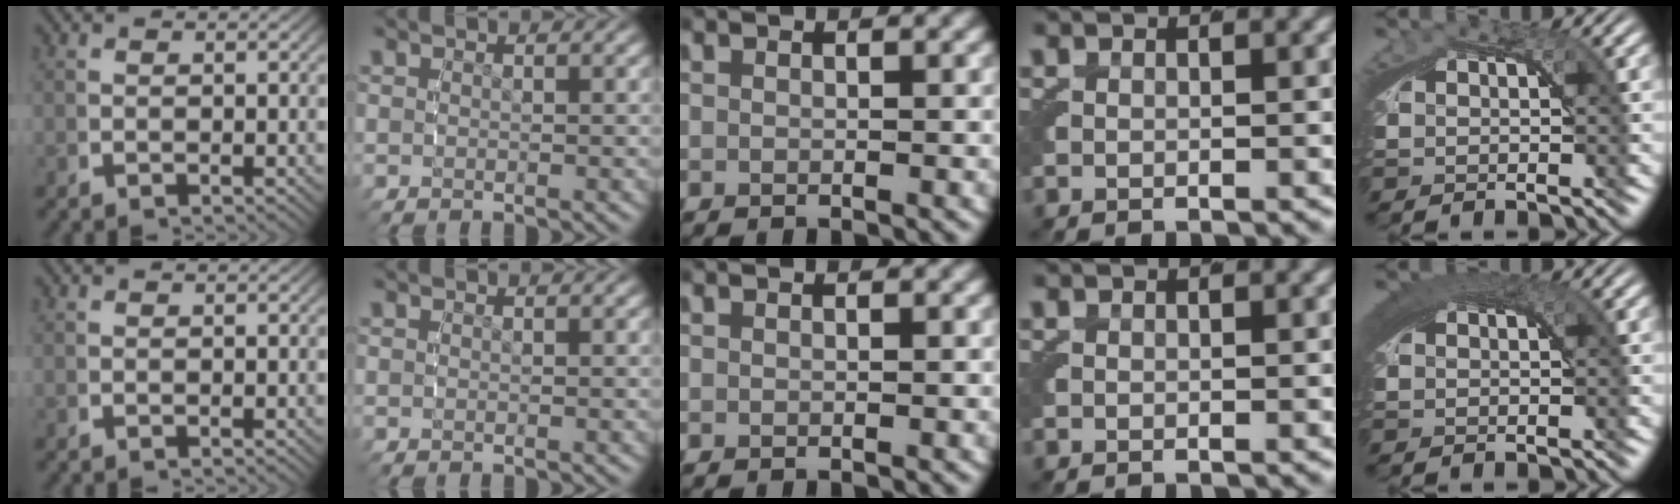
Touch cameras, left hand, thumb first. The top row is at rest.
{"little": {"total": 4.0, "force": [1.8, 1.4, 3.3], "torque": [-0.046, 0.015, 0.023]}}